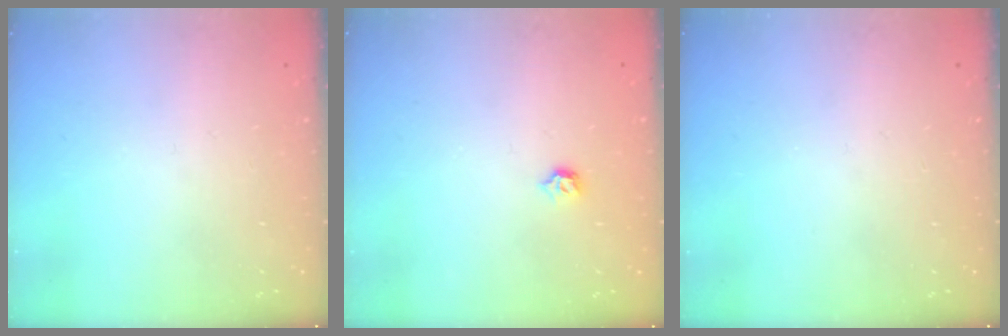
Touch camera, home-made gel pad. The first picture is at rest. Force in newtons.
{"total": 4.0, "press": 4.0, "slide": 0.8}
{"total": 0.0}